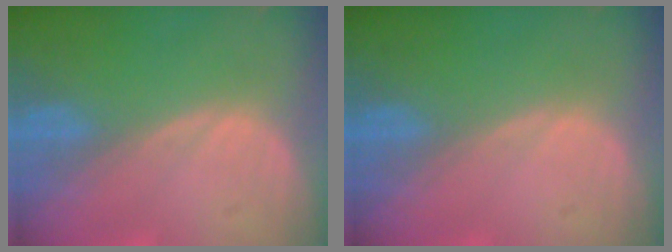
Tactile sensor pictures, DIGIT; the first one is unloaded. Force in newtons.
{"total": 0.0}